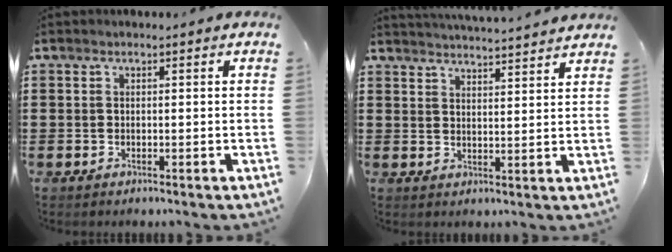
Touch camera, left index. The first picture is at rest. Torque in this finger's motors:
{"motor_torque": [0.11, 0.07, 0.16, 0.10]}